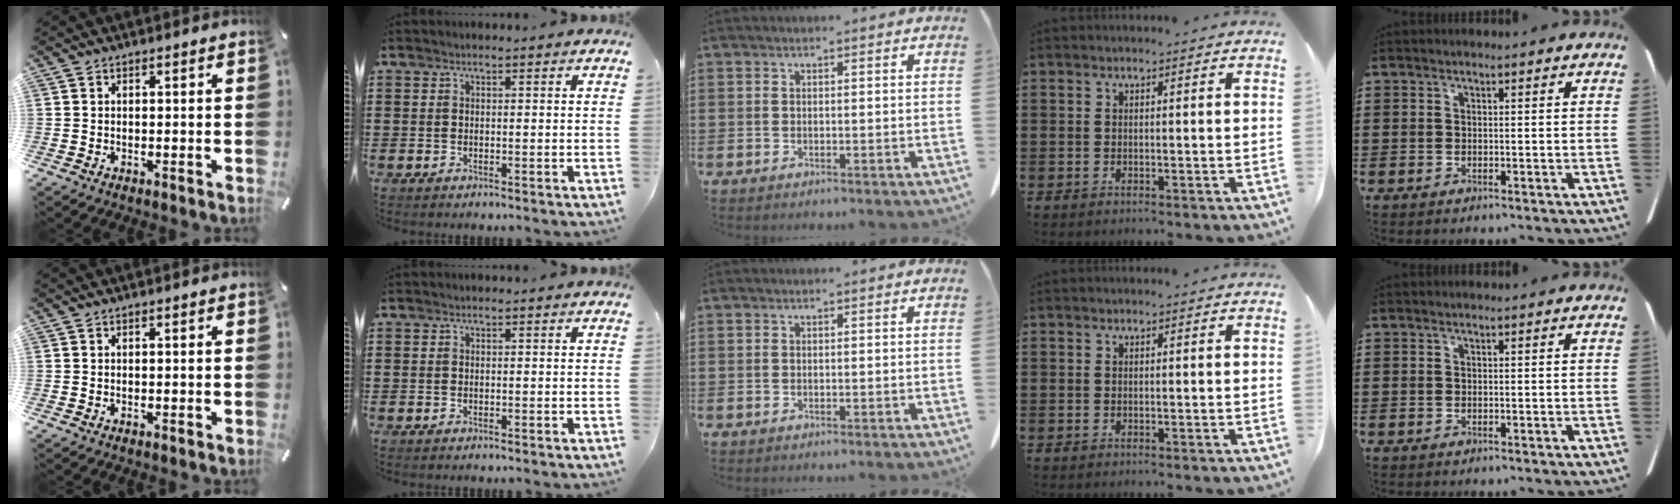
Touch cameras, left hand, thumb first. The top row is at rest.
{}